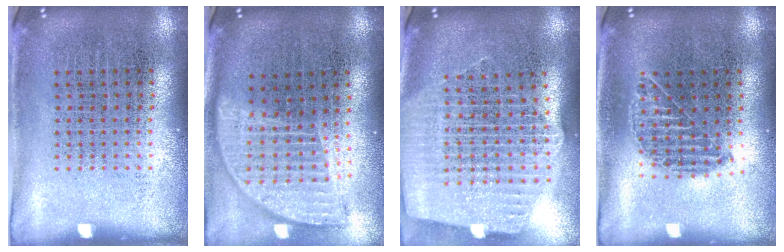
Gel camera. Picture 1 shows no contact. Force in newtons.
{"total": 1.9, "press": 1.5, "slide": 1.2}
{"total": 2.6, "press": 2.2, "slide": 1.3}
{"total": 1.0, "press": 0.9, "slide": 0.3}